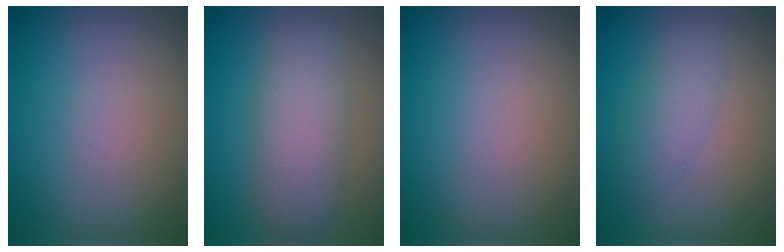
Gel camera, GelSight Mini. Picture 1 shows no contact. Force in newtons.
{"total": 4.9, "press": 4.9, "slide": 0.1}
{"total": 0.0}
{"total": 2.5, "press": 2.5, "slide": 0.1}